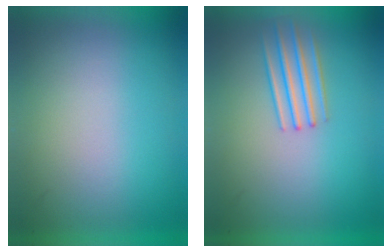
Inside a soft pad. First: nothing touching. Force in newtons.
{"total": 2.1}